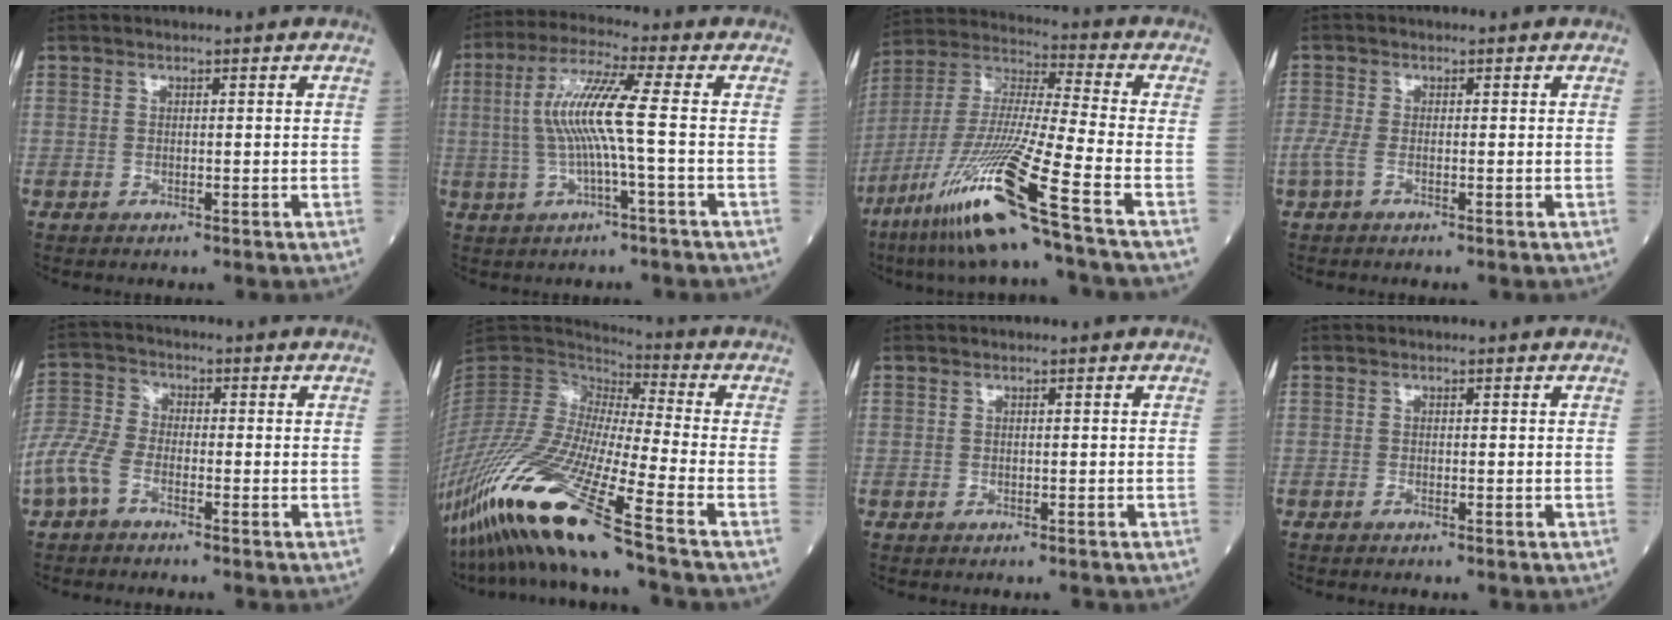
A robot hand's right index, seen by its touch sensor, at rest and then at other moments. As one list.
[{"total": 9.1, "force": [-0.1, -0.5, 9.1], "torque": [-0.184, 0.015, -0.005]}, {"total": 19.1, "force": [-10.5, -1.4, 15.9], "torque": [-0.350, -0.048, -0.204]}, {"total": 1.9, "force": [-0.9, 0.6, 1.6], "torque": [-0.043, -0.003, -0.022]}, {"total": 6.2, "force": [-3.3, 3.2, 4.2], "torque": [-0.111, 0.002, -0.077]}, {"total": 20.6, "force": [-13.1, -0.2, 15.9], "torque": [-0.361, -0.055, -0.255]}, {"total": 0.0}, {"total": 0.0}]